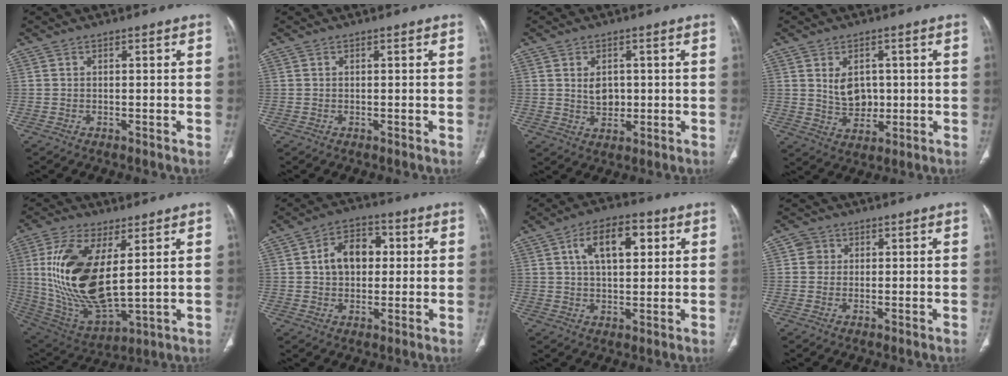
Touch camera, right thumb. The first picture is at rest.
{"total": 0.0}
{"total": 4.4, "force": [0.7, 3.2, 3.0], "torque": [-0.035, -0.007, 0.018]}
{"total": 6.4, "force": [1.1, 4.7, 4.2], "torque": [-0.047, -0.011, 0.031]}
{"total": 20.7, "force": [3.8, 9.1, 18.2], "torque": [-0.367, -0.026, 0.083]}
{"total": 9.6, "force": [1.5, 6.8, 6.6], "torque": [-0.080, 0.017, 0.020]}
{"total": 11.3, "force": [3.7, 5.8, 8.9], "torque": [-0.127, 0.004, 0.057]}
{"total": 2.8, "force": [0.6, 2.7, 0.4], "torque": [0.011, 0.002, 0.007]}